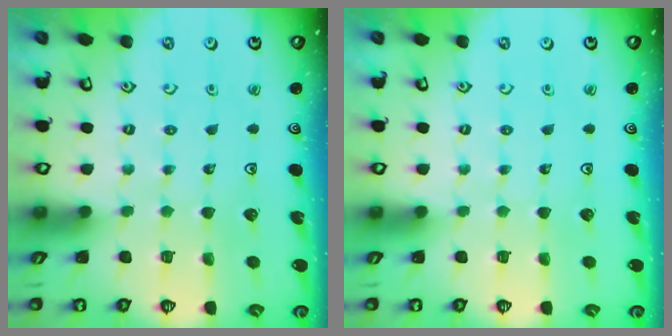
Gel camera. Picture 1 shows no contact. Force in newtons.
{"total": 0.0}